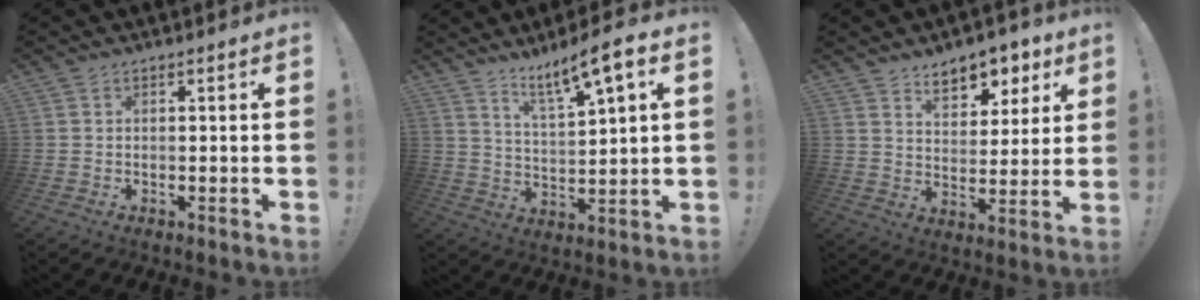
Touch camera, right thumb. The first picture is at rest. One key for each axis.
{"total": 9.8, "fx": 7.1, "fy": 0.9, "fz": 6.7, "tx": -0.115, "ty": -0.042, "tz": 0.116}
{"total": 9.4, "fx": 6.7, "fy": 5.5, "fz": 3.8, "tx": -0.040, "ty": -0.046, "tz": 0.121}